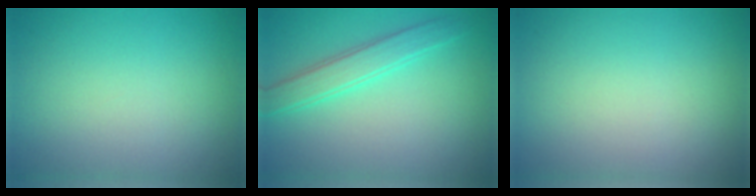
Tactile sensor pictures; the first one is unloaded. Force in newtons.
{"total": 2.8, "press": 2.8, "slide": 0.1}
{"total": 0.0}